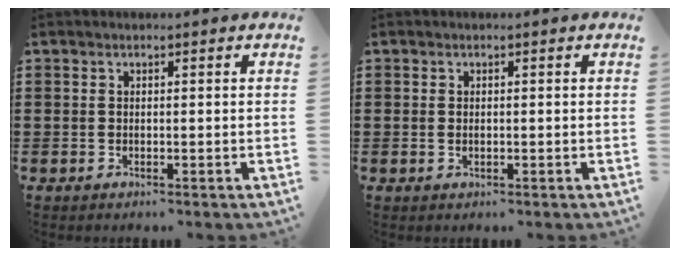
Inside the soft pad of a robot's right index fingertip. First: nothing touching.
{"total": 0.7, "force": [0.0, 0.3, 0.6], "torque": [-0.014, -0.001, 0.001]}